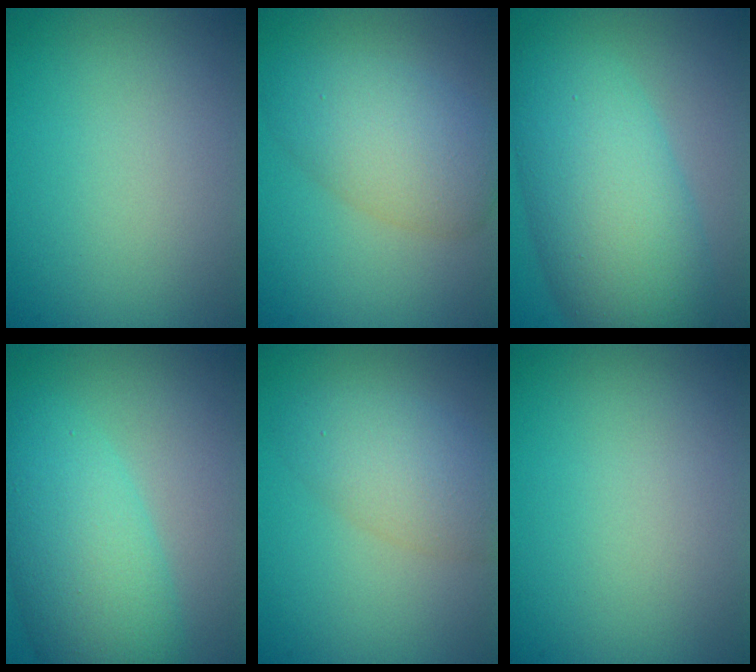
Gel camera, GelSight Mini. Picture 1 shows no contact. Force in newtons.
{"total": 5.2, "press": 5.2, "slide": 0.3}
{"total": 9.7, "press": 9.7, "slide": 0.3}
{"total": 7.2, "press": 7.2, "slide": 0.3}
{"total": 4.2, "press": 4.2, "slide": 0.2}
{"total": 0.0}